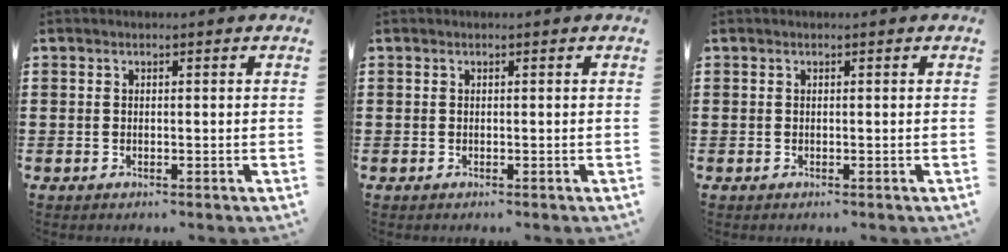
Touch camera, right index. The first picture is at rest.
{"total": 0.0}
{"total": 0.0}